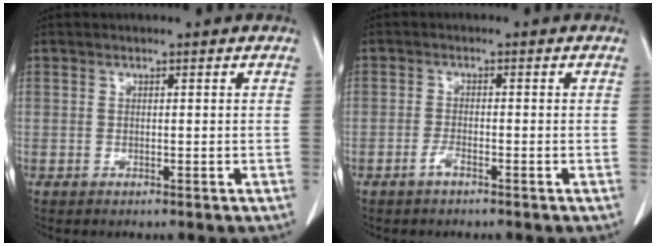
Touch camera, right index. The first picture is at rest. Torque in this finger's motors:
{"motor_torque": [0.00, -0.08, 0.04, 0.03]}